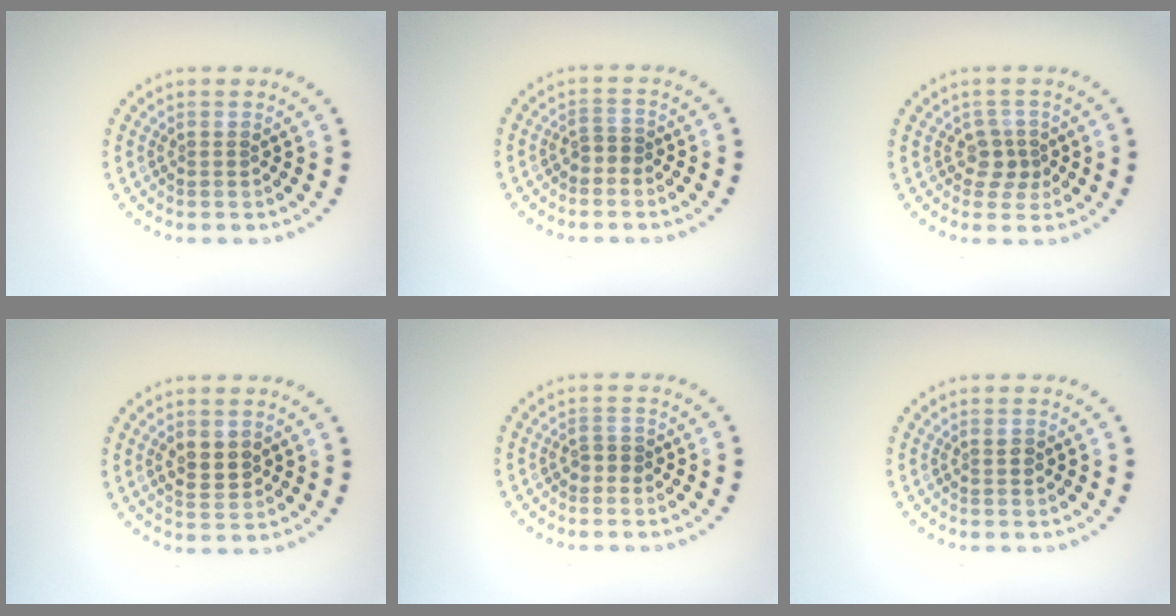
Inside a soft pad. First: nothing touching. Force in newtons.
{"total": 1.2, "press": 0.9, "slide": 0.7}
{"total": 2.0, "press": 1.7, "slide": 1.1}
{"total": 2.6, "press": 2.6, "slide": 0.2}
{"total": 1.1, "press": 1.0, "slide": 0.5}
{"total": 0.9, "press": 0.8, "slide": 0.1}